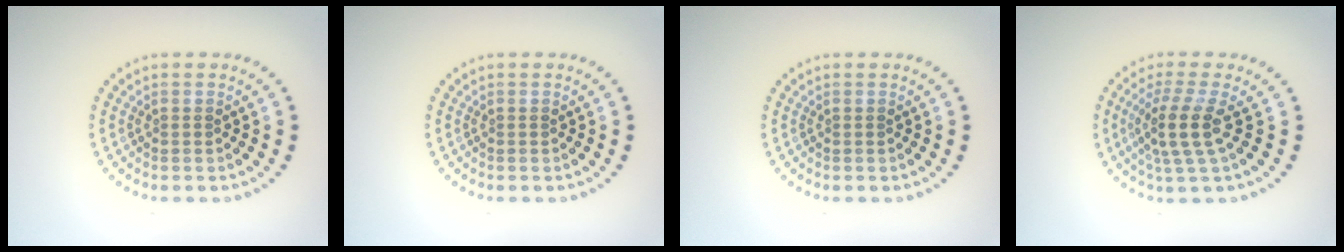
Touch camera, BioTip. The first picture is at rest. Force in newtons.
{"total": 0.0}
{"total": 0.0}
{"total": 3.7, "press": 2.8, "slide": 2.4}